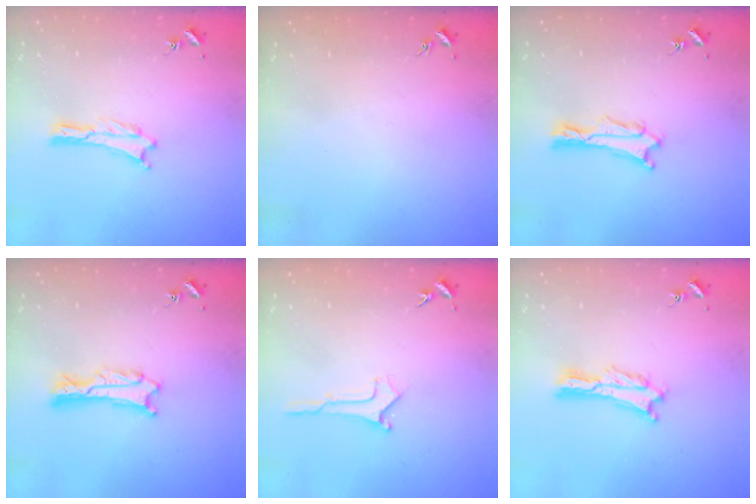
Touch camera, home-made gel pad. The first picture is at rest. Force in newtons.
{"total": 0.0}
{"total": 0.9, "press": 0.9, "slide": 0.2}
{"total": 1.2, "press": 1.2, "slide": 0.1}
{"total": 0.6, "press": 0.6, "slide": 0.1}
{"total": 1.8, "press": 1.8, "slide": 0.2}